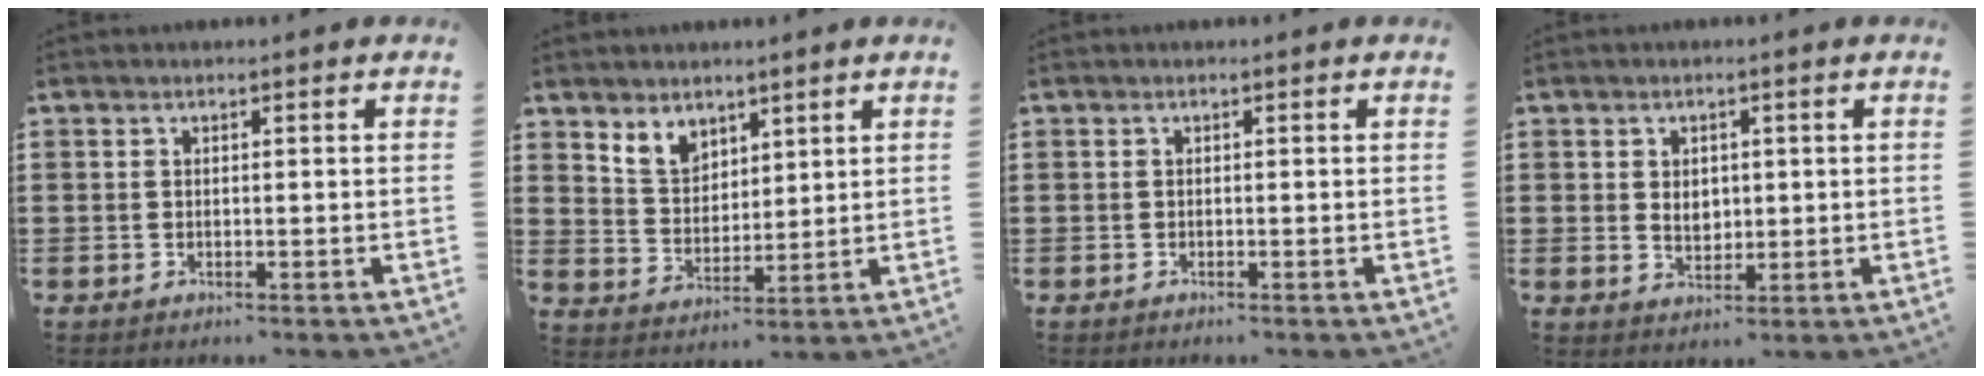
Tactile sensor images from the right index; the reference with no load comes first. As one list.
[{"total": 4.9, "force": [3.9, 2.9, 0.9], "torque": [-0.035, 0.002, 0.074]}, {"total": 0.0}, {"total": 2.8, "force": [0.4, 2.2, 1.6], "torque": [-0.030, 0.008, 0.005]}]